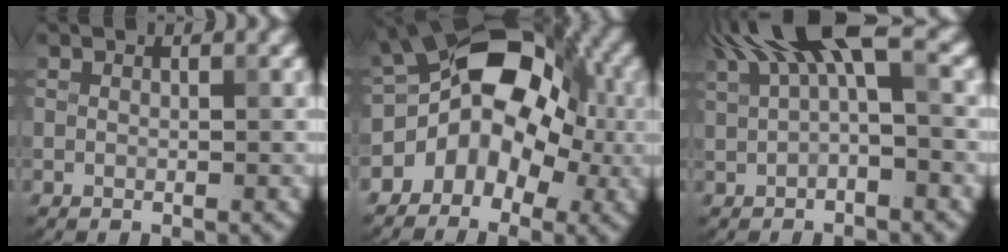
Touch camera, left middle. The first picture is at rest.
{"total": 8.9, "force": [-1.2, 6.4, 6.2], "torque": [-0.069, 0.011, -0.037]}
{"total": 6.7, "force": [3.0, 2.2, 5.6], "torque": [-0.100, 0.015, 0.047]}